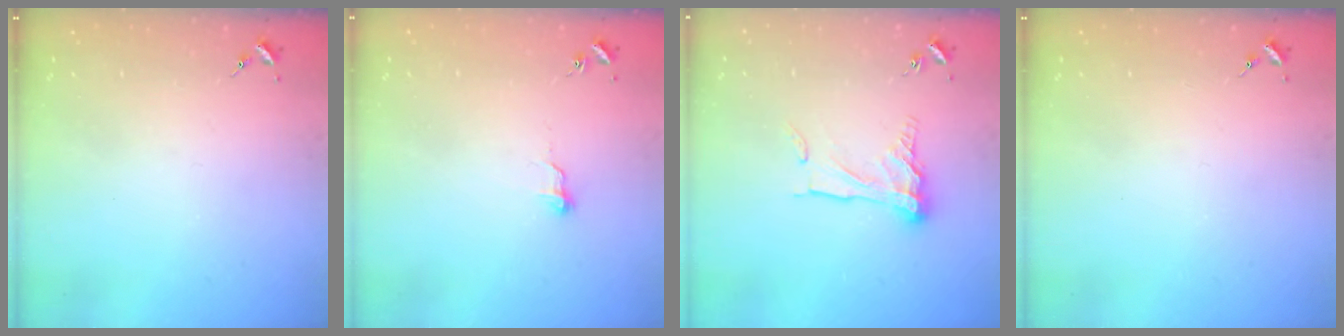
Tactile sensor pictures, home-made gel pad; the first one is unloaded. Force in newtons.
{"total": 6.2, "press": 6.1, "slide": 0.5}
{"total": 11.4, "press": 11.4, "slide": 0.9}
{"total": 0.0}